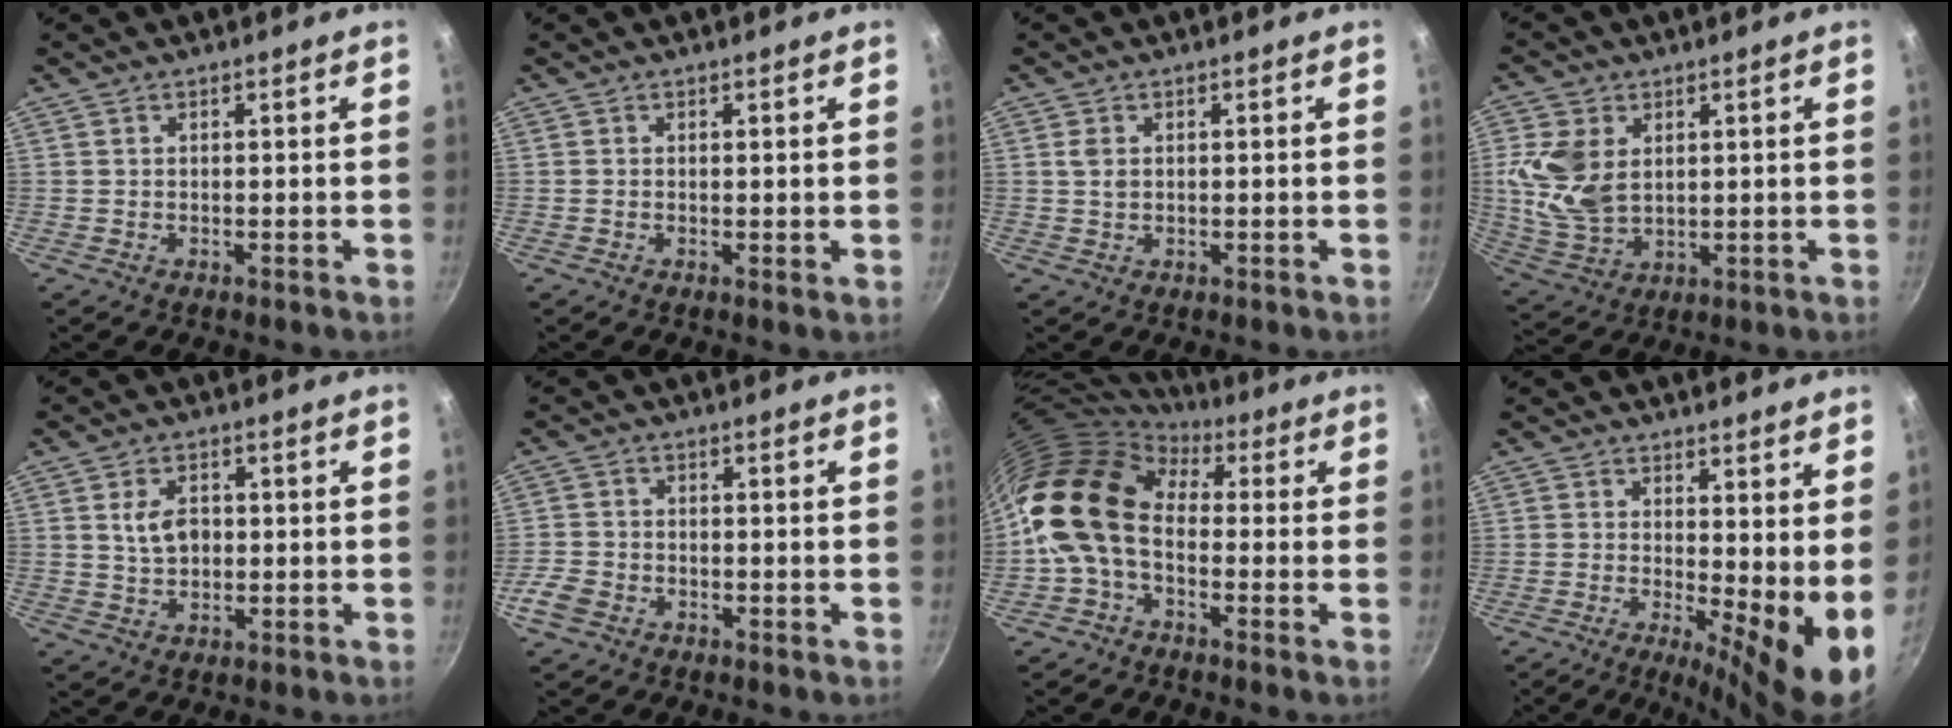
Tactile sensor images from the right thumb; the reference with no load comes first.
{"total": 0.6, "force": [0.2, 0.2, 0.6], "torque": [-0.008, -0.004, 0.000]}
{"total": 1.9, "force": [0.5, 1.3, 1.3], "torque": [-0.023, 0.000, 0.009]}
{"total": 11.2, "force": [2.3, 7.8, 7.7], "torque": [-0.148, -0.017, 0.055]}
{"total": 5.3, "force": [0.6, 3.7, 3.8], "torque": [-0.053, 0.005, 0.011]}
{"total": 4.6, "force": [-2.7, 3.1, 2.1], "torque": [-0.046, 0.020, -0.057]}
{"total": 14.6, "force": [0.4, 9.8, 10.7], "torque": [-0.180, 0.026, -0.016]}
{"total": 9.7, "force": [0.5, 2.9, 9.2], "torque": [-0.118, -0.024, 0.006]}